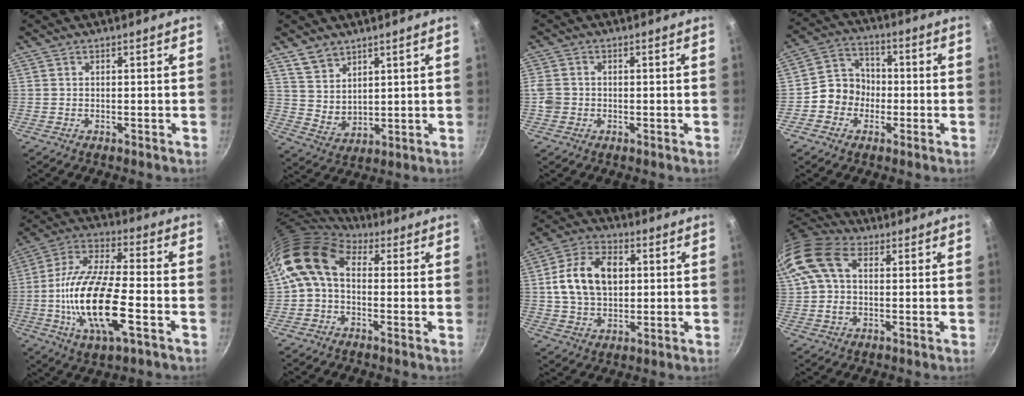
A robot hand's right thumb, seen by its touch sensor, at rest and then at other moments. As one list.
[{"total": 6.9, "force": [4.6, 4.5, 2.4], "torque": [-0.022, -0.015, 0.100]}, {"total": 3.4, "force": [-0.7, 2.9, 1.6], "torque": [-0.026, 0.007, -0.014]}, {"total": 8.3, "force": [-2.0, 7.4, 3.1], "torque": [-0.010, 0.033, -0.052]}, {"total": 19.7, "force": [-5.1, 7.0, 17.7], "torque": [-0.341, 0.022, -0.106]}, {"total": 10.7, "force": [1.1, 7.4, 7.7], "torque": [-0.133, 0.021, -0.001]}, {"total": 14.2, "force": [2.1, 9.9, 9.9], "torque": [-0.157, 0.013, 0.029]}, {"total": 16.1, "force": [3.6, 10.8, 11.5], "torque": [-0.238, 0.030, 0.052]}]